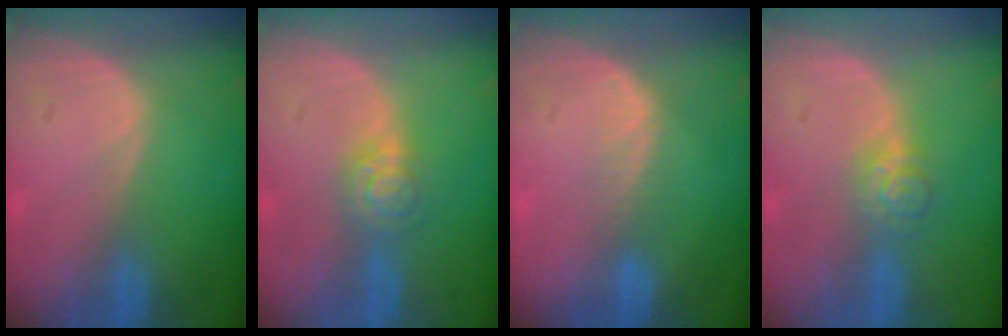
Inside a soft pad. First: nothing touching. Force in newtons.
{"total": 4.5, "press": 3.9, "slide": 2.3}
{"total": 2.5, "press": 2.0, "slide": 1.6}
{"total": 3.7, "press": 3.6, "slide": 0.9}